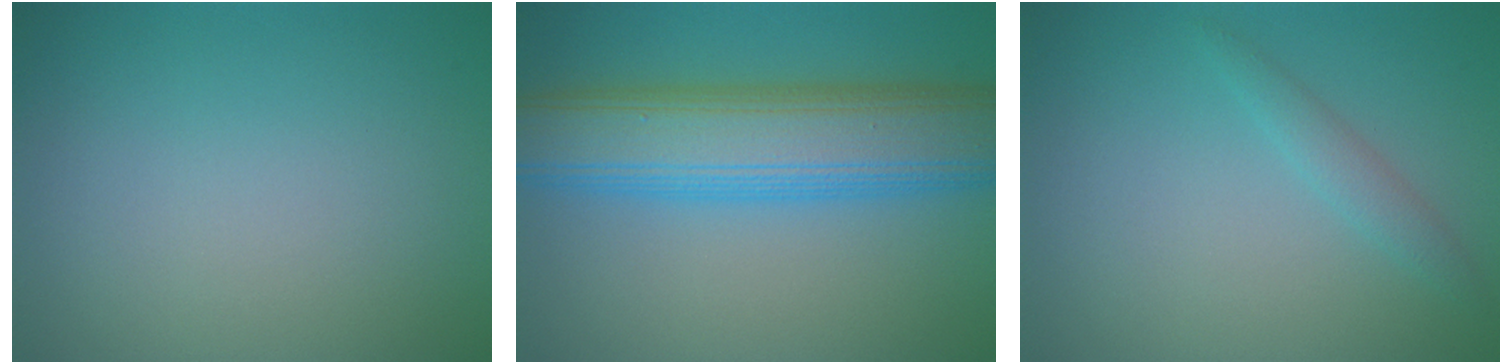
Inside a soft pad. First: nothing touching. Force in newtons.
{"total": 9.5, "press": 9.5, "slide": 0.1}
{"total": 1.5, "press": 1.5, "slide": 0.1}